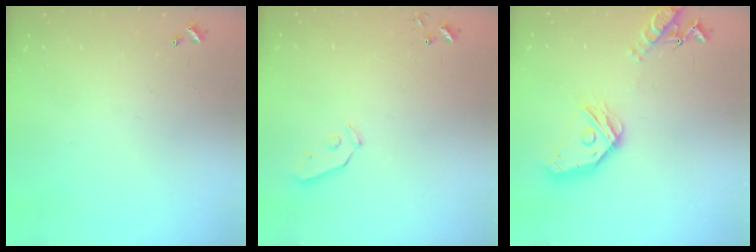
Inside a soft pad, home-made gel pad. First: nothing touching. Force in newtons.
{"total": 4.0, "press": 4.0, "slide": 0.2}
{"total": 17.4, "press": 17.3, "slide": 2.0}